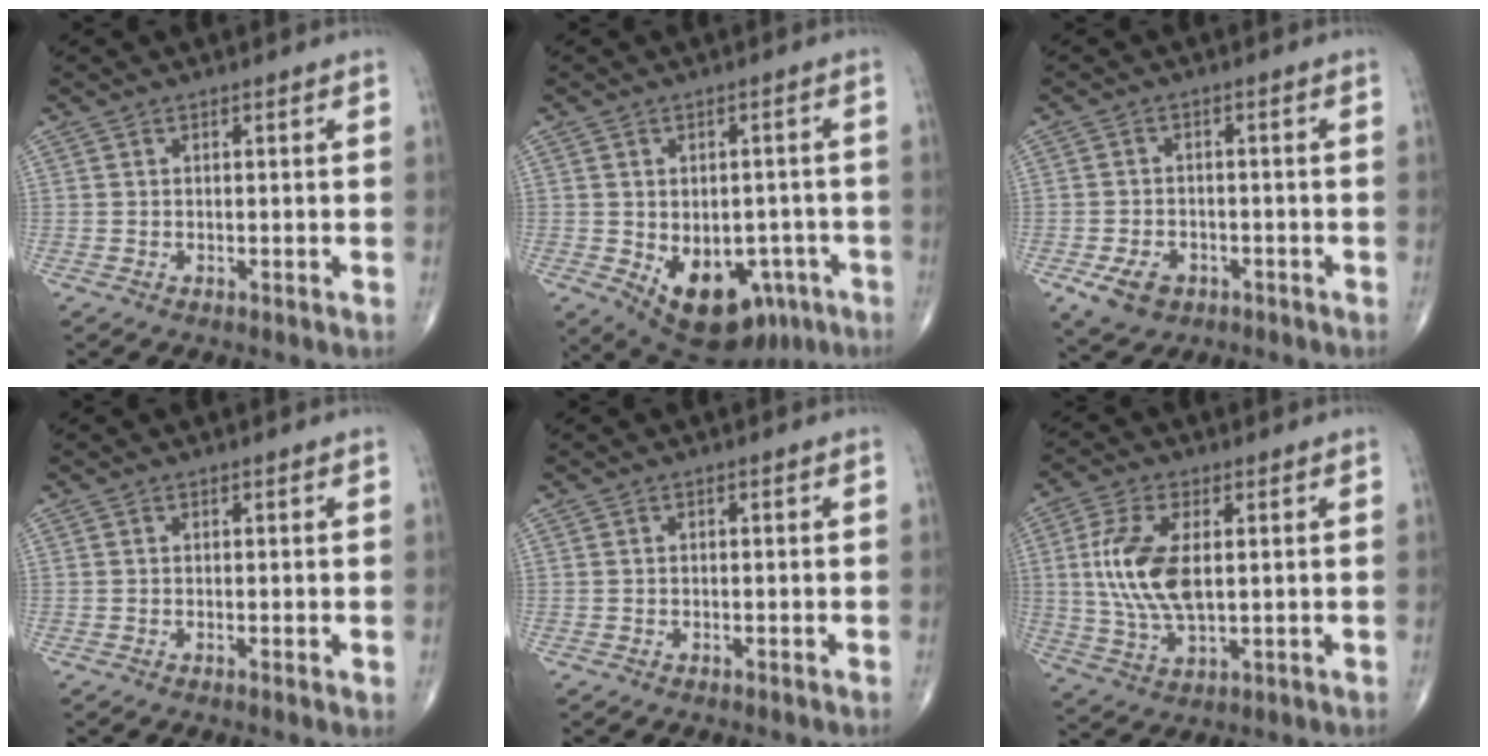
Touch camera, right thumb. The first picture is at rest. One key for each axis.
{"total": 15.3, "fx": -6.2, "fy": 9.5, "fz": 10.2, "tx": -0.118, "ty": 0.013, "tz": -0.070}
{"total": 6.1, "fx": -3.0, "fy": 4.3, "fz": 3.2, "tx": -0.050, "ty": 0.012, "tz": -0.044}
{"total": 0.9, "fx": 0.0, "fy": 0.1, "fz": 0.9, "tx": -0.014, "ty": -0.004, "tz": -0.003}
{"total": 0.0}
{"total": 12.1, "fx": 1.4, "fy": 5.9, "fz": 10.5, "tx": -0.221, "ty": -0.007, "tz": 0.032}